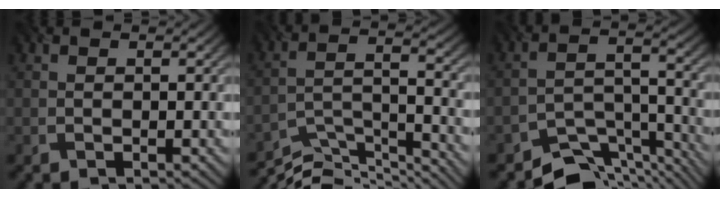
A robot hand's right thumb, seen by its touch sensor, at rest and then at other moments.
{"total": 9.0, "force": [-7.8, 2.0, 4.1], "torque": [-0.078, -0.002, -0.141]}
{"total": 8.4, "force": [-7.3, 2.8, 2.8], "torque": [-0.037, -0.006, -0.129]}